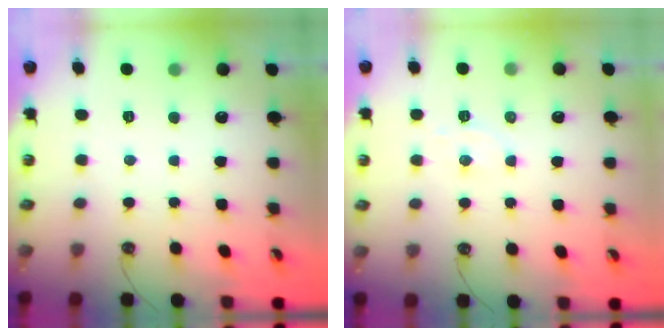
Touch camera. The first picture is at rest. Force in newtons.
{"total": 3.8, "press": 3.7, "slide": 0.9}